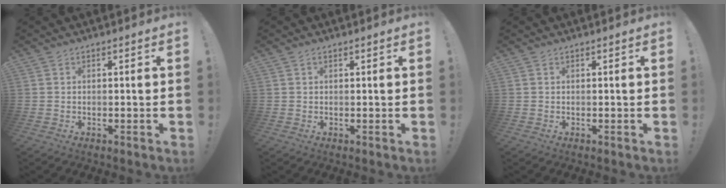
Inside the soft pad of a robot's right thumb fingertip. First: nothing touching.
{"total": 0.5, "force": [0.3, 0.2, 0.3], "torque": [-0.007, 0.001, 0.006]}
{"total": 0.0}